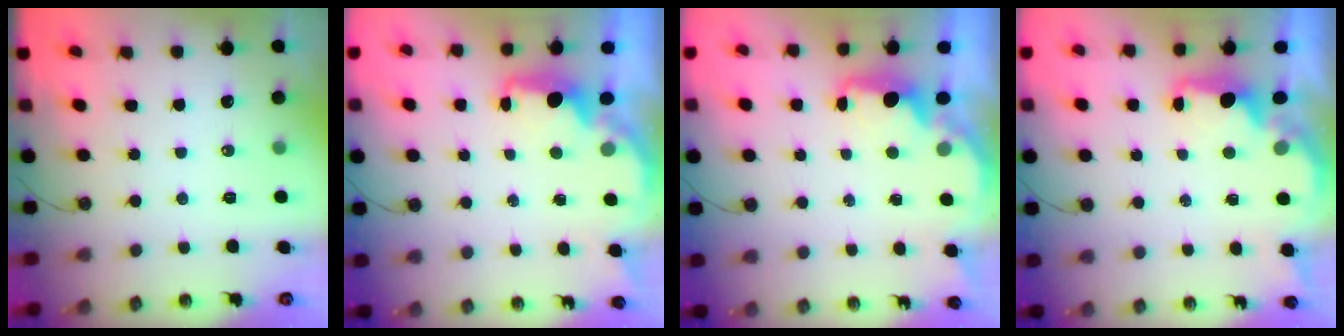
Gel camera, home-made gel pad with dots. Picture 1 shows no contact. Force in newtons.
{"total": 2.8, "press": 2.7, "slide": 0.9}
{"total": 2.2, "press": 2.1, "slide": 0.8}
{"total": 2.0, "press": 1.8, "slide": 0.7}